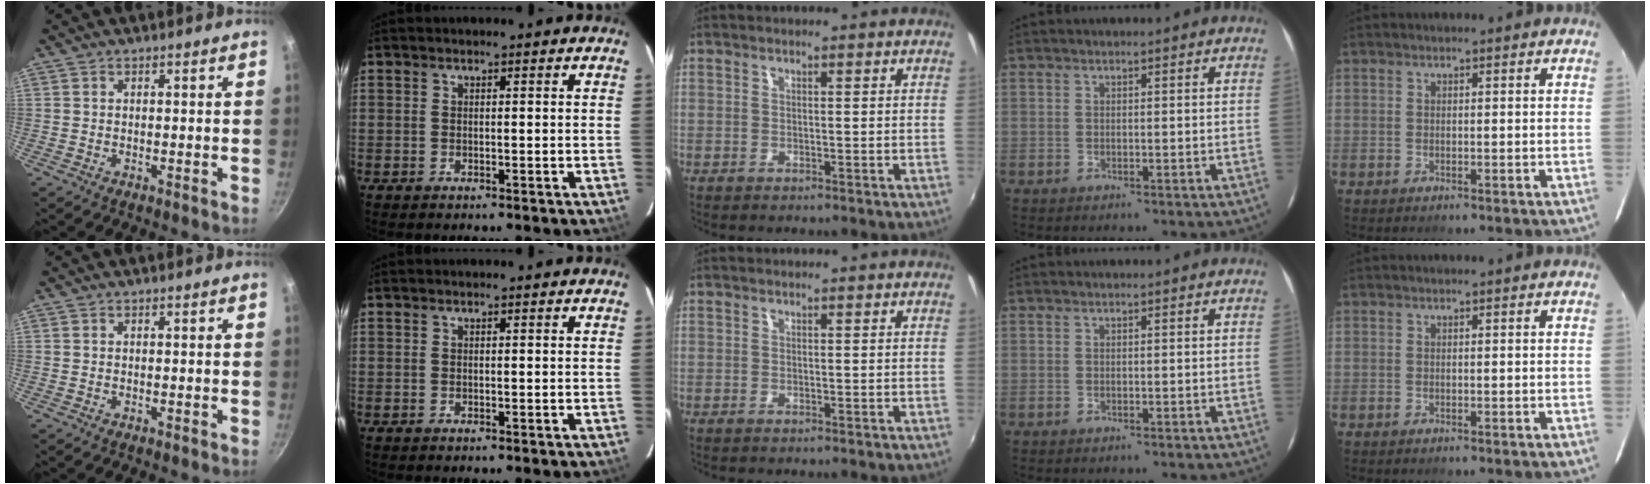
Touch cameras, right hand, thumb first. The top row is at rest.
{}